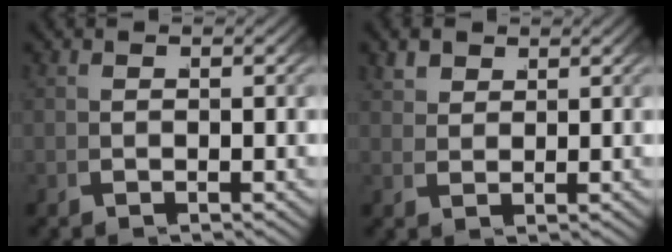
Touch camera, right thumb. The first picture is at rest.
{"total": 2.2, "force": [1.9, 0.9, 0.5], "torque": [-0.010, 0.003, 0.042]}